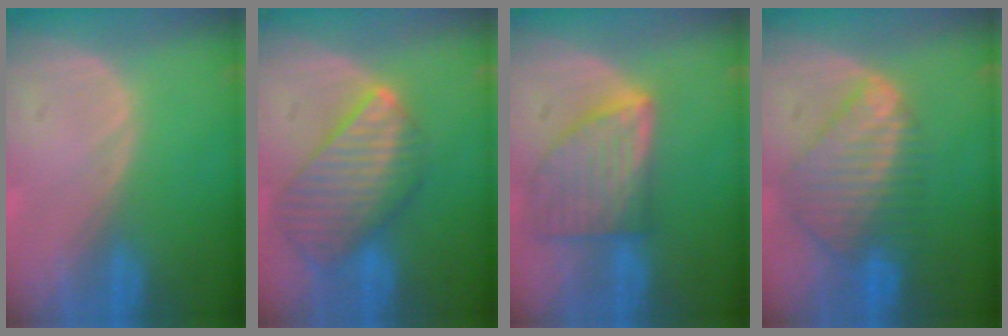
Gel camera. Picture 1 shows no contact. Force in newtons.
{"total": 9.6, "press": 8.4, "slide": 4.7}
{"total": 8.3, "press": 7.5, "slide": 3.5}
{"total": 9.0, "press": 7.7, "slide": 4.6}